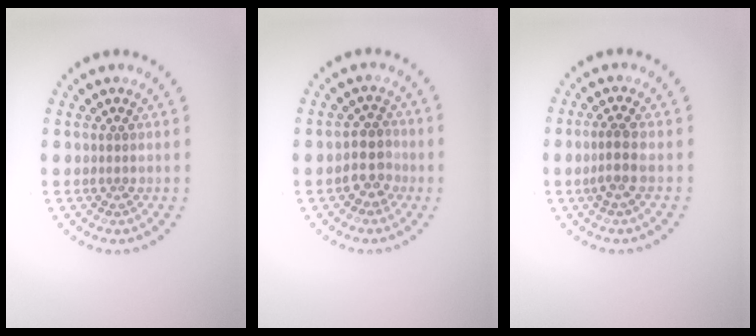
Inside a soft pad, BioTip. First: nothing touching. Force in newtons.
{"total": 2.3, "press": 2.1, "slide": 1.1}
{"total": 1.9, "press": 1.5, "slide": 1.3}